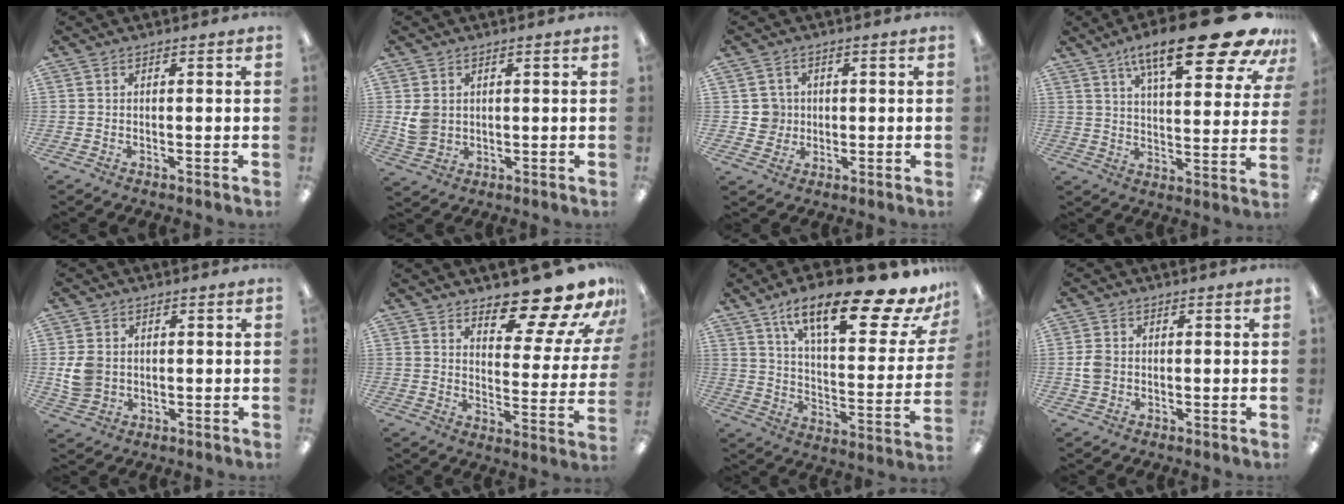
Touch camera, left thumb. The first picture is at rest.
{"total": 5.2, "force": [1.5, 4.4, 2.2], "torque": [-0.031, 0.005, 0.031]}
{"total": 4.8, "force": [0.7, 4.8, 0.2], "torque": [-0.003, 0.005, 0.012]}
{"total": 22.7, "force": [14.6, 5.7, 16.4], "torque": [-0.239, -0.092, 0.229]}
{"total": 6.3, "force": [0.7, 5.4, 3.1], "torque": [-0.066, 0.009, 0.016]}
{"total": 15.9, "force": [13.3, 4.8, 7.2], "torque": [-0.102, -0.111, 0.222]}
{"total": 23.7, "force": [16.6, 6.0, 15.8], "torque": [-0.234, -0.110, 0.263]}
{"total": 3.6, "force": [-0.1, 3.0, 2.0], "torque": [-0.027, 0.004, -0.002]}